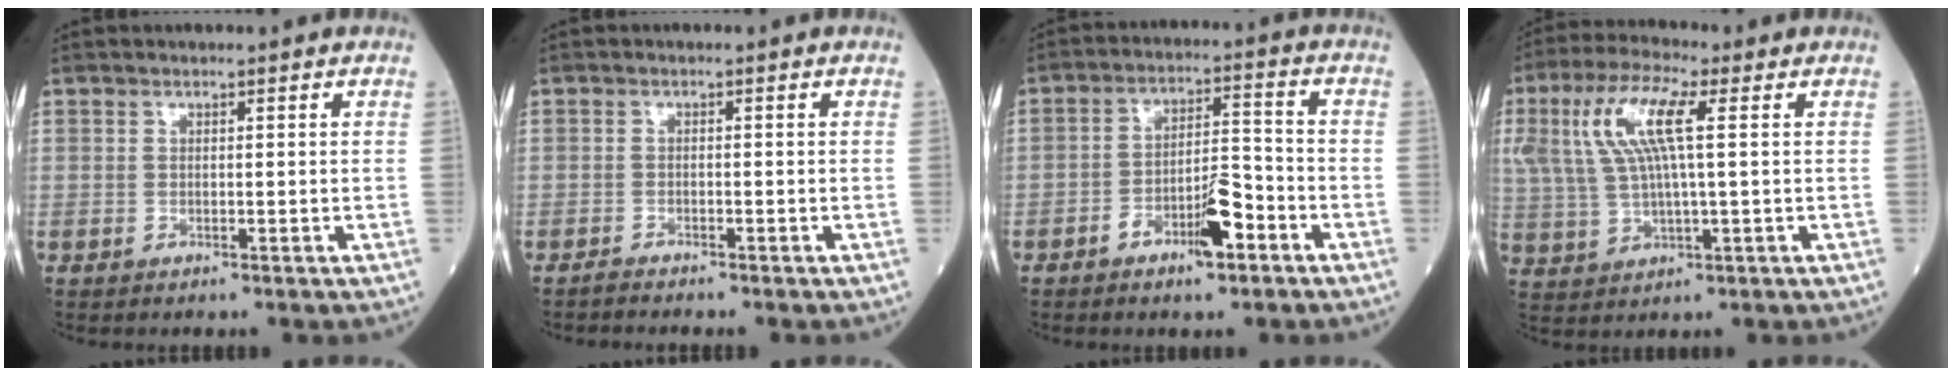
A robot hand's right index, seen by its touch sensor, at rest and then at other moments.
{"total": 1.0, "force": [-1.0, -0.2, 0.0], "torque": [-0.006, -0.004, -0.021]}
{"total": 7.2, "force": [-3.8, 2.0, 5.8], "torque": [-0.100, 0.013, -0.063]}
{"total": 10.7, "force": [3.1, 2.1, 10.1], "torque": [-0.227, 0.020, 0.058]}